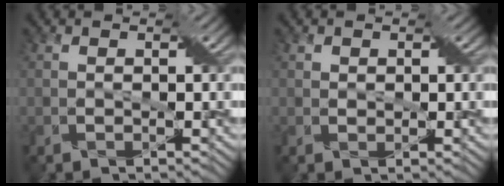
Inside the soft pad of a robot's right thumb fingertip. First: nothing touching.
{"total": 1.0, "force": [0.5, 0.9, 0.2], "torque": [-0.007, 0.000, 0.008]}